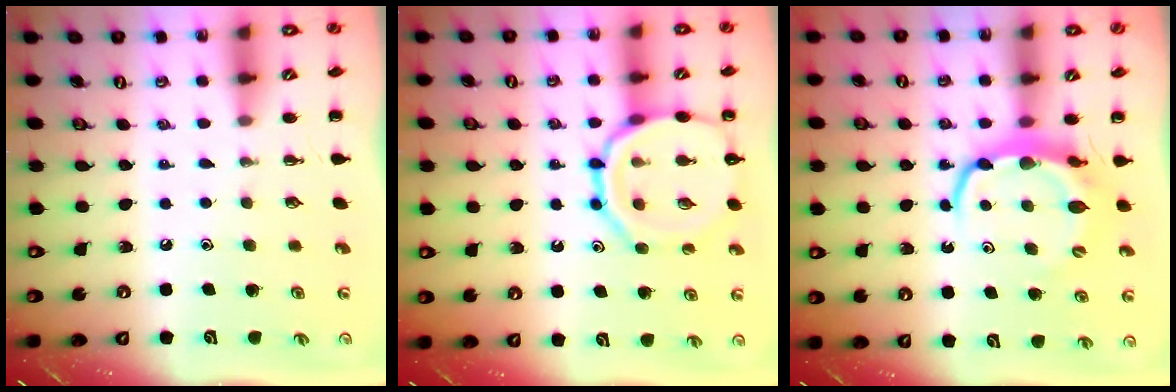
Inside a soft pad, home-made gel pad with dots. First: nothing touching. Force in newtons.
{"total": 15.2, "press": 15.1, "slide": 1.3}
{"total": 7.4, "press": 7.3, "slide": 1.0}